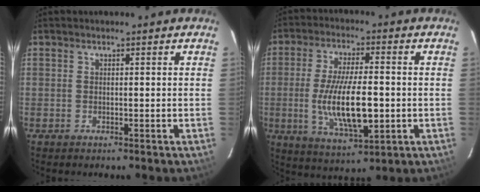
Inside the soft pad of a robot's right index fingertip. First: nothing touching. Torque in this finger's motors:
{"motor_torque": [1.02, -0.63, 0.71, 0.21]}